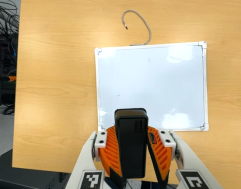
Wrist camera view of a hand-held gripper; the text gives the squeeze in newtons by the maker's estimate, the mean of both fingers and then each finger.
{"total": 11.0, "left": 10.5, "right": 11.6}